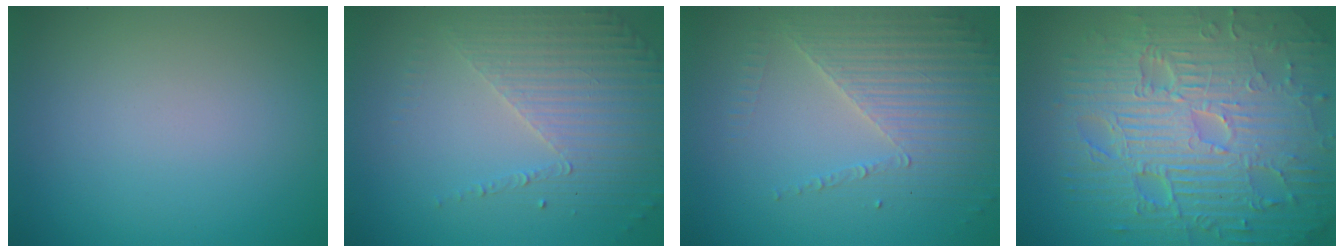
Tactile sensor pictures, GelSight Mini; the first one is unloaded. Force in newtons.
{"total": 4.3, "press": 3.0, "slide": 3.0}
{"total": 4.0, "press": 3.7, "slide": 1.5}
{"total": 12.2, "press": 7.8, "slide": 9.4}